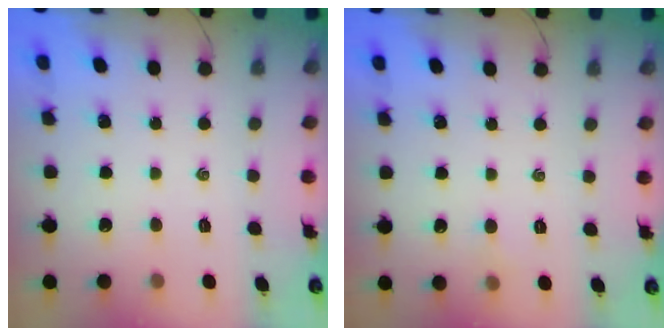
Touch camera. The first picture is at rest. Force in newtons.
{"total": 2.4, "press": 2.3, "slide": 0.7}